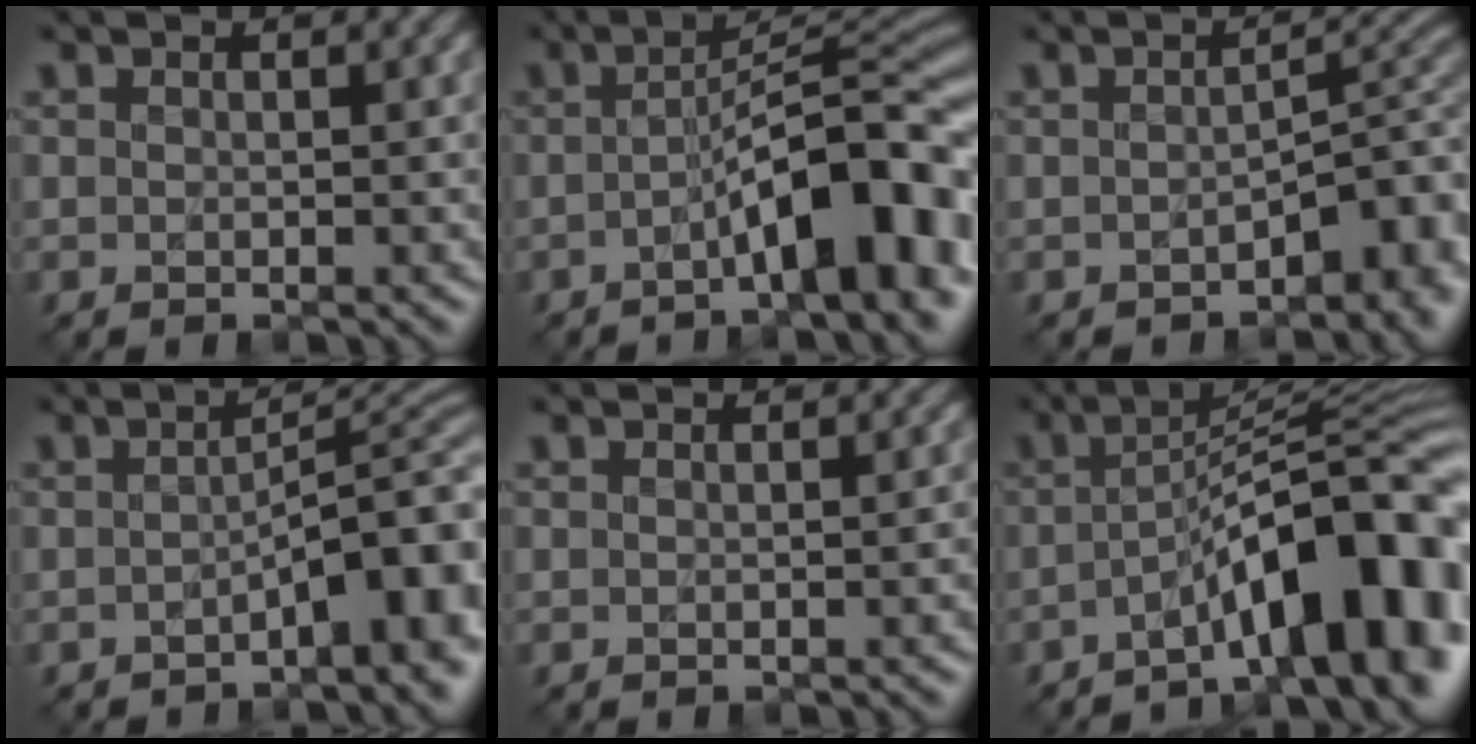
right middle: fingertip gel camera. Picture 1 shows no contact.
{"total": 9.2, "force": [-3.0, 2.1, 8.5], "torque": [-0.110, 0.021, -0.054]}
{"total": 4.8, "force": [-2.3, 2.2, 3.6], "torque": [-0.030, 0.006, -0.034]}
{"total": 7.1, "force": [-2.6, 2.1, 6.3], "torque": [-0.079, 0.008, -0.044]}
{"total": 0.7, "force": [-0.4, 0.1, 0.5], "torque": [-0.008, -0.001, -0.005]}
{"total": 10.9, "force": [-4.7, 2.8, 9.4], "torque": [-0.119, 0.021, -0.078]}